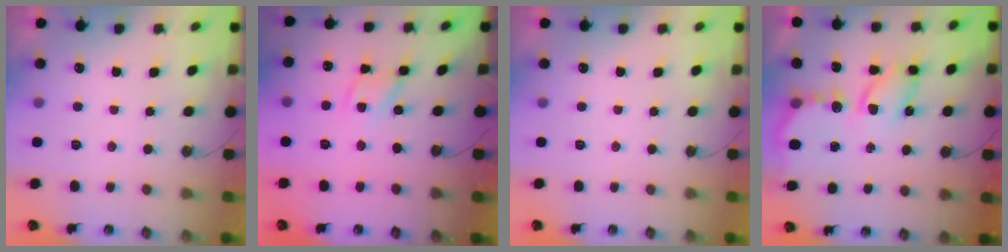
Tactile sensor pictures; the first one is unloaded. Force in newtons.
{"total": 9.5, "press": 9.4, "slide": 0.6}
{"total": 0.0}
{"total": 9.1, "press": 9.1, "slide": 0.7}